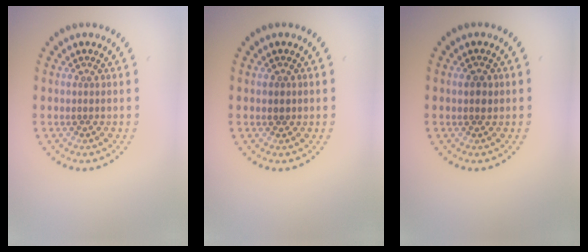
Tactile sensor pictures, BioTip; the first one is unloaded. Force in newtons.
{"total": 0.9, "press": 0.8, "slide": 0.3}
{"total": 1.2, "press": 1.2, "slide": 0.3}